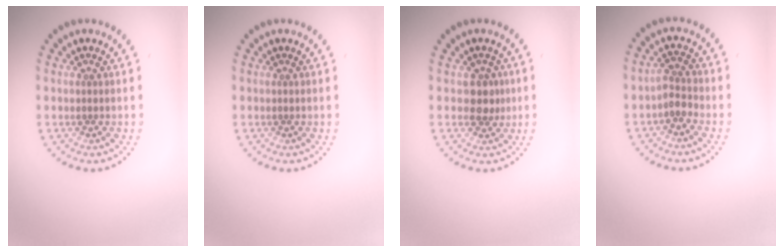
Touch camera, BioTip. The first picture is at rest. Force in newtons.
{"total": 0.0}
{"total": 2.0, "press": 1.8, "slide": 0.9}
{"total": 1.8, "press": 1.5, "slide": 1.0}